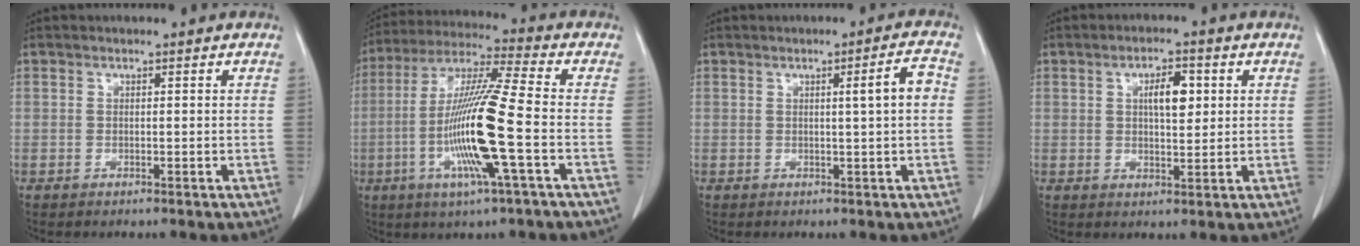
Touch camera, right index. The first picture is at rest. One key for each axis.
{"total": 15.7, "fx": -3.6, "fy": -0.5, "fz": 15.3, "tx": -0.310, "ty": -0.009, "tz": -0.079}
{"total": 3.9, "fx": 0.4, "fy": -0.3, "fz": 3.9, "tx": -0.057, "ty": 0.003, "tz": 0.006}
{"total": 5.2, "fx": 1.4, "fy": 1.9, "fz": 4.6, "tx": -0.076, "ty": 0.004, "tz": 0.024}